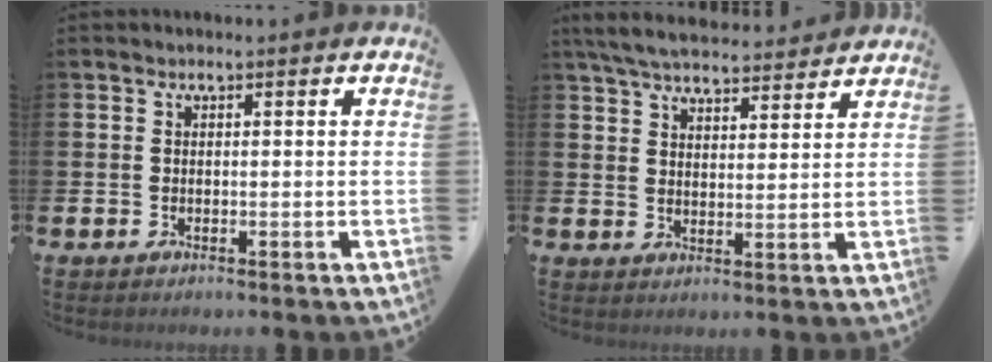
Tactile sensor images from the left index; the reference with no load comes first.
{"total": 6.2, "force": [5.9, 1.0, 1.5], "torque": [-0.053, -0.026, 0.107]}